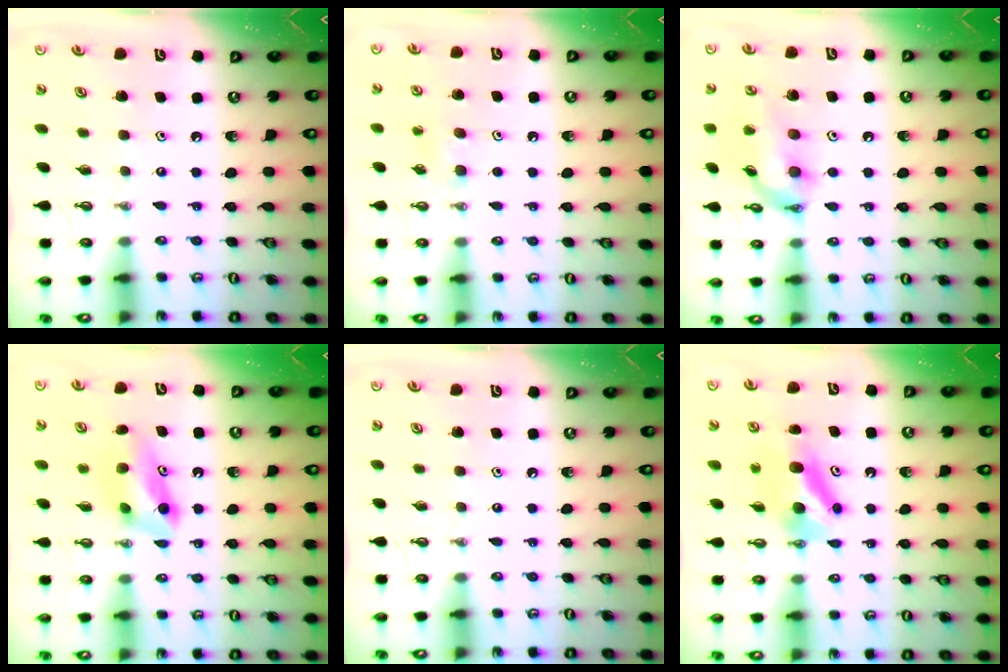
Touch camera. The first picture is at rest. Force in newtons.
{"total": 6.9, "press": 1.9, "slide": 6.7}
{"total": 13.6, "press": 13.6, "slide": 1.5}
{"total": 8.3, "press": 8.2, "slide": 1.3}
{"total": 0.0}
{"total": 6.6, "press": 6.5, "slide": 1.2}